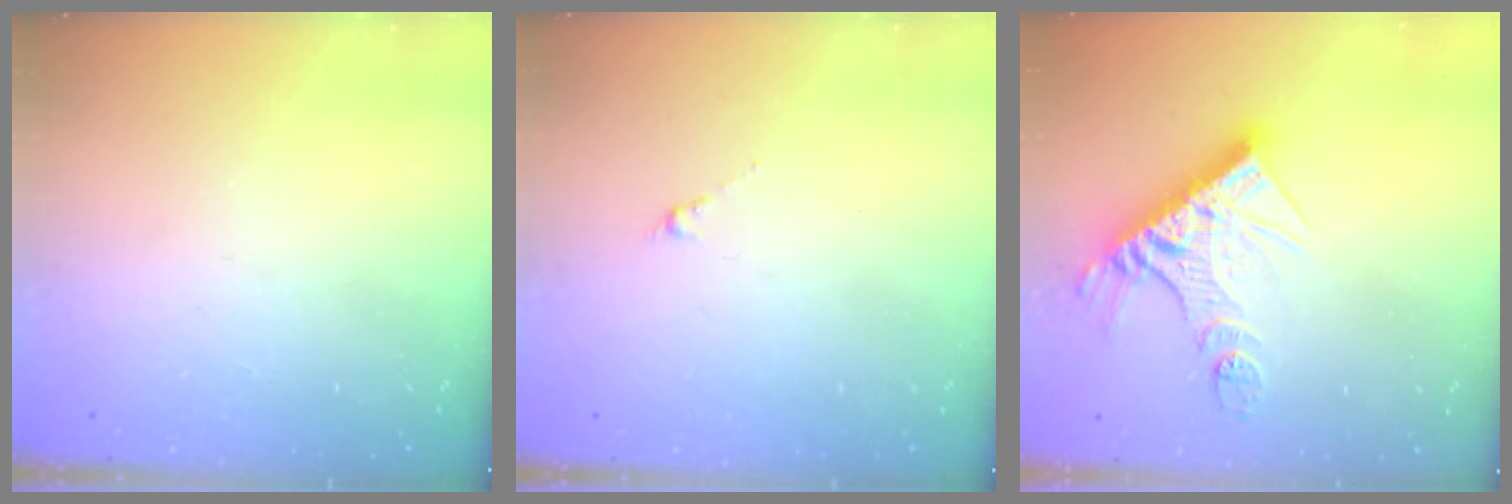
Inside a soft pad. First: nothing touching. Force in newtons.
{"total": 0.5, "press": 0.3, "slide": 0.4}
{"total": 14.5, "press": 14.4, "slide": 1.6}